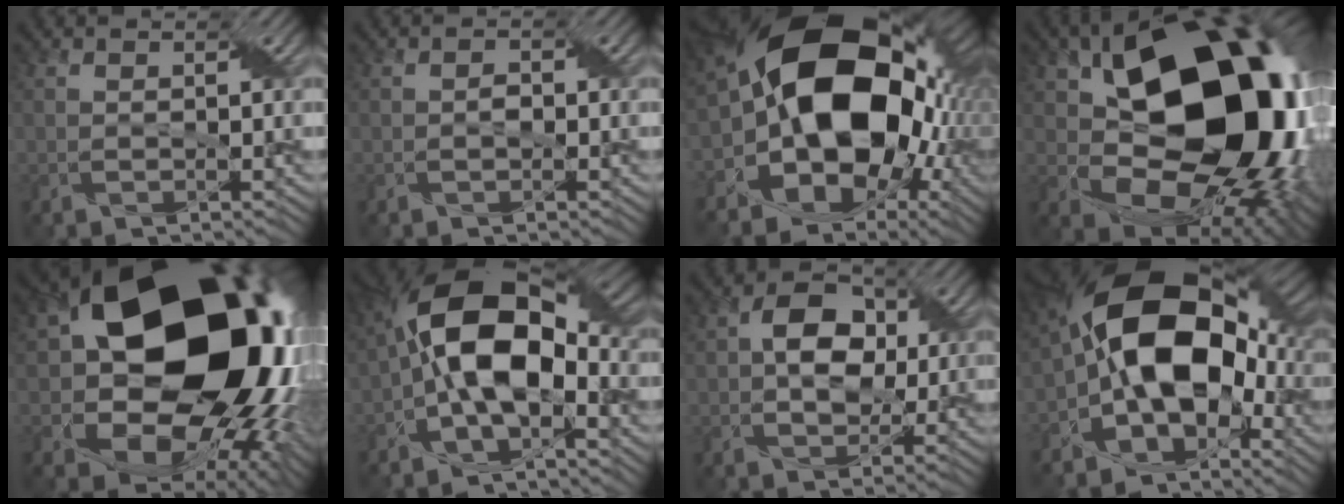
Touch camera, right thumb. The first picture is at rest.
{"total": 1.0, "force": [-0.3, 0.6, 0.7], "torque": [-0.013, 0.003, -0.006]}
{"total": 20.6, "force": [0.5, 14.5, 14.6], "torque": [-0.239, -0.016, 0.015]}
{"total": 20.1, "force": [2.6, 13.7, 14.4], "torque": [-0.239, -0.022, 0.064]}
{"total": 23.4, "force": [3.4, 18.0, 14.7], "torque": [-0.297, -0.037, 0.093]}
{"total": 15.8, "force": [-1.5, 8.5, 13.3], "torque": [-0.236, 0.021, -0.048]}
{"total": 7.2, "force": [0.9, 5.0, 5.1], "torque": [-0.084, 0.011, 0.007]}
{"total": 17.0, "force": [-2.0, 10.5, 13.1], "torque": [-0.213, 0.019, -0.062]}